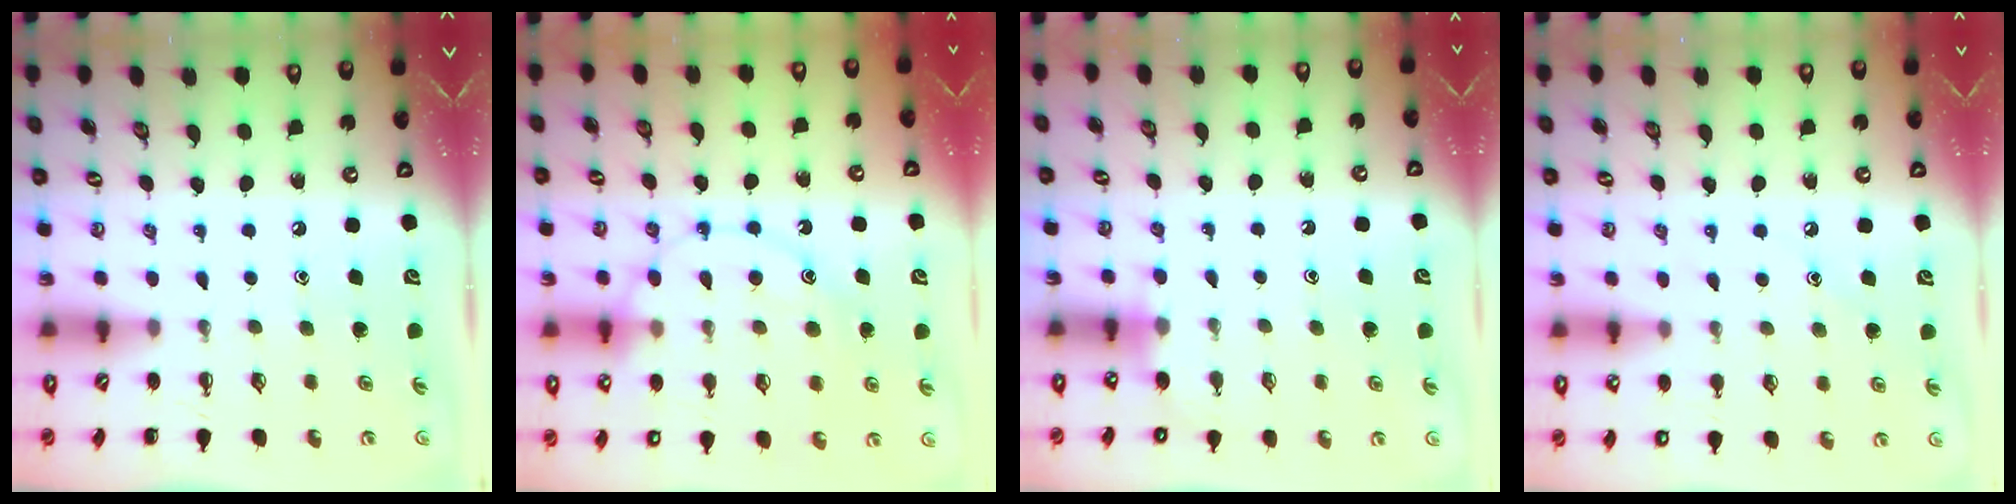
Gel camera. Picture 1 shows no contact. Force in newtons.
{"total": 15.2, "press": 15.2, "slide": 0.9}
{"total": 5.2, "press": 5.0, "slide": 1.3}
{"total": 6.8, "press": 6.6, "slide": 1.9}